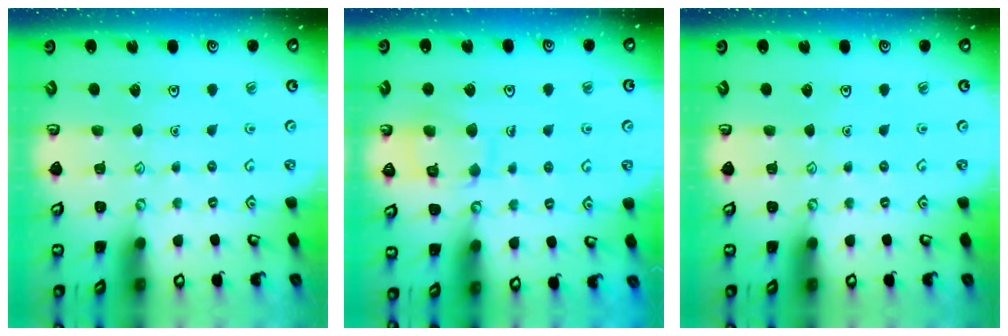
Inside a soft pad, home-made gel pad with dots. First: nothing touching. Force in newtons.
{"total": 10.4, "press": 10.3, "slide": 0.8}
{"total": 0.0}